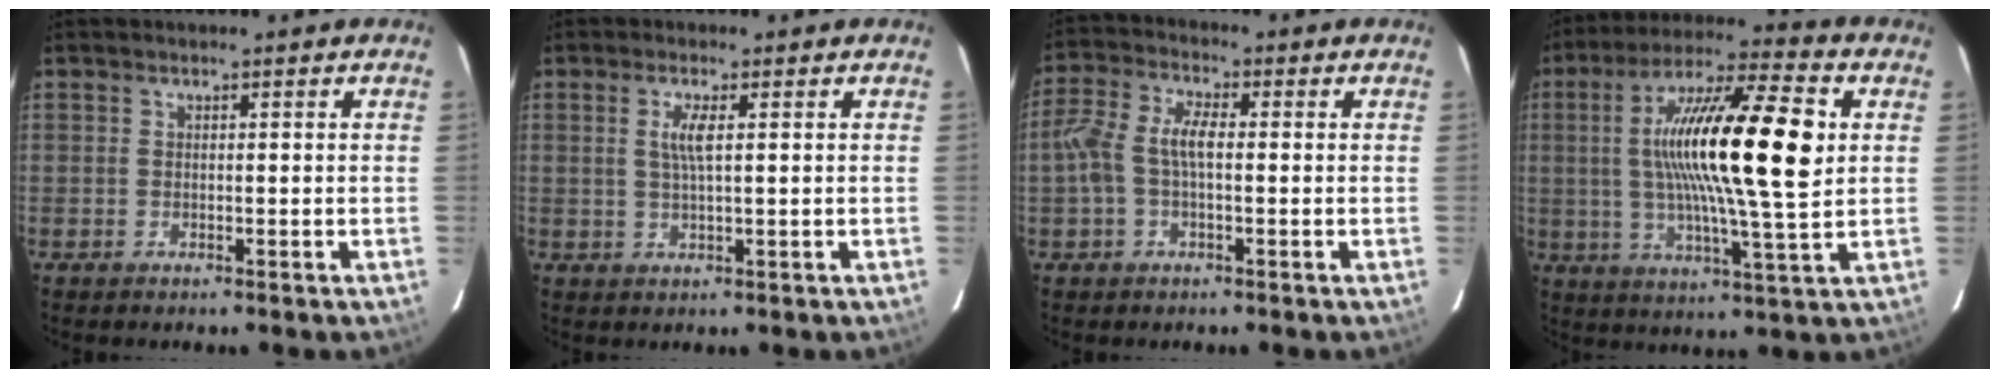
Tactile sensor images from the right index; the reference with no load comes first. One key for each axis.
{"total": 3.1, "fx": 0.8, "fy": 0.2, "fz": 2.9, "tx": -0.059, "ty": 0.000, "tz": 0.014}
{"total": 7.0, "fx": -0.4, "fy": 3.1, "fz": 6.3, "tx": -0.140, "ty": 0.017, "tz": -0.010}
{"total": 21.0, "fx": 3.4, "fy": 2.8, "fz": 20.5, "tx": -0.363, "ty": 0.014, "tz": 0.047}